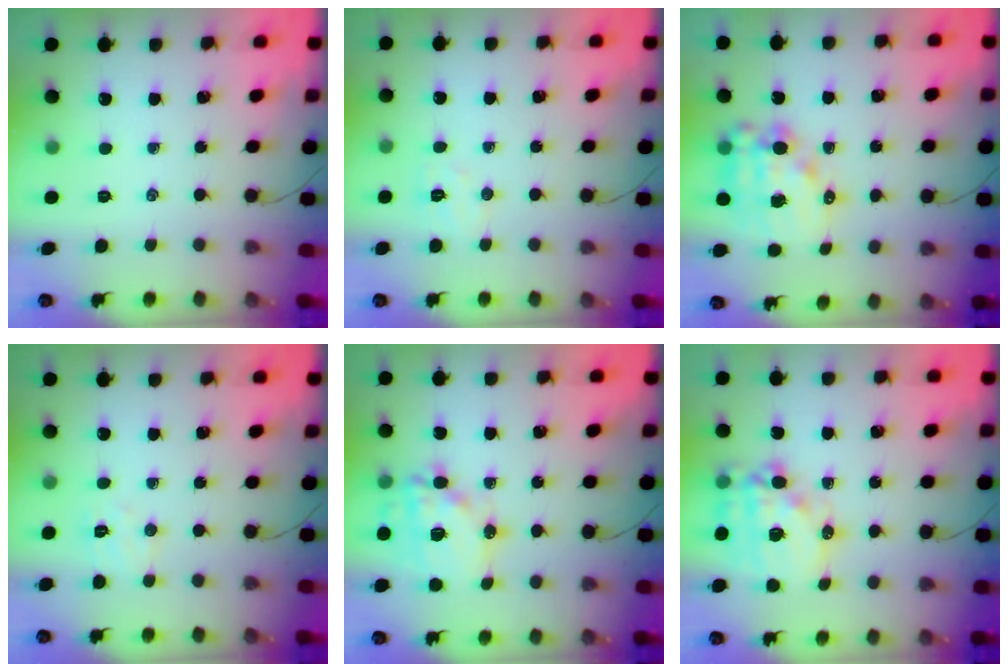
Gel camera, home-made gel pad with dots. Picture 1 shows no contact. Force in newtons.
{"total": 5.6, "press": 5.5, "slide": 1.1}
{"total": 13.8, "press": 13.4, "slide": 3.2}
{"total": 5.5, "press": 5.4, "slide": 1.2}
{"total": 15.5, "press": 15.2, "slide": 3.0}
{"total": 15.9, "press": 15.5, "slide": 3.5}